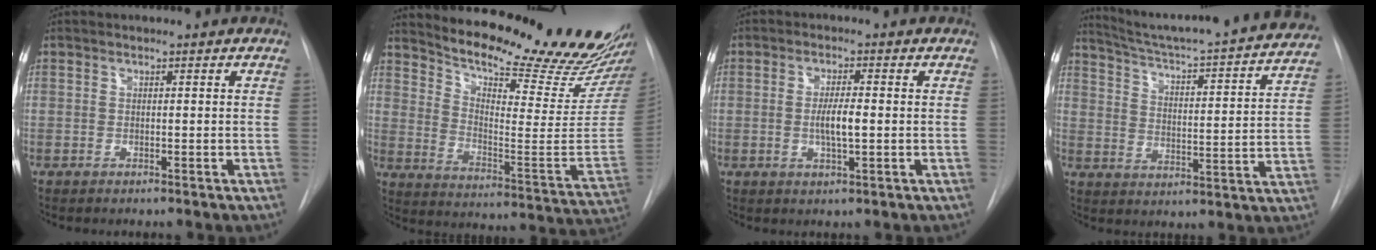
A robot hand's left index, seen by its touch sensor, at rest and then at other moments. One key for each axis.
{"total": 24.8, "fx": 22.8, "fy": 2.0, "fz": 9.6, "tx": -0.151, "ty": -0.118, "tz": 0.293}
{"total": 4.1, "fx": -0.7, "fy": 0.8, "fz": 3.9, "tx": -0.074, "ty": -0.007, "tz": -0.013}
{"total": 27.1, "fx": 24.8, "fy": 1.4, "fz": 10.8, "tx": -0.167, "ty": -0.068, "tz": 0.314}